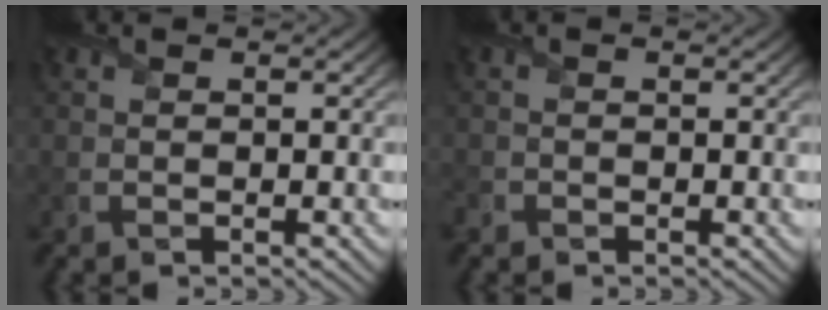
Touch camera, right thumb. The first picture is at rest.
{"total": 0.9, "force": [-0.7, 0.5, 0.1], "torque": [-0.003, -0.003, -0.017]}